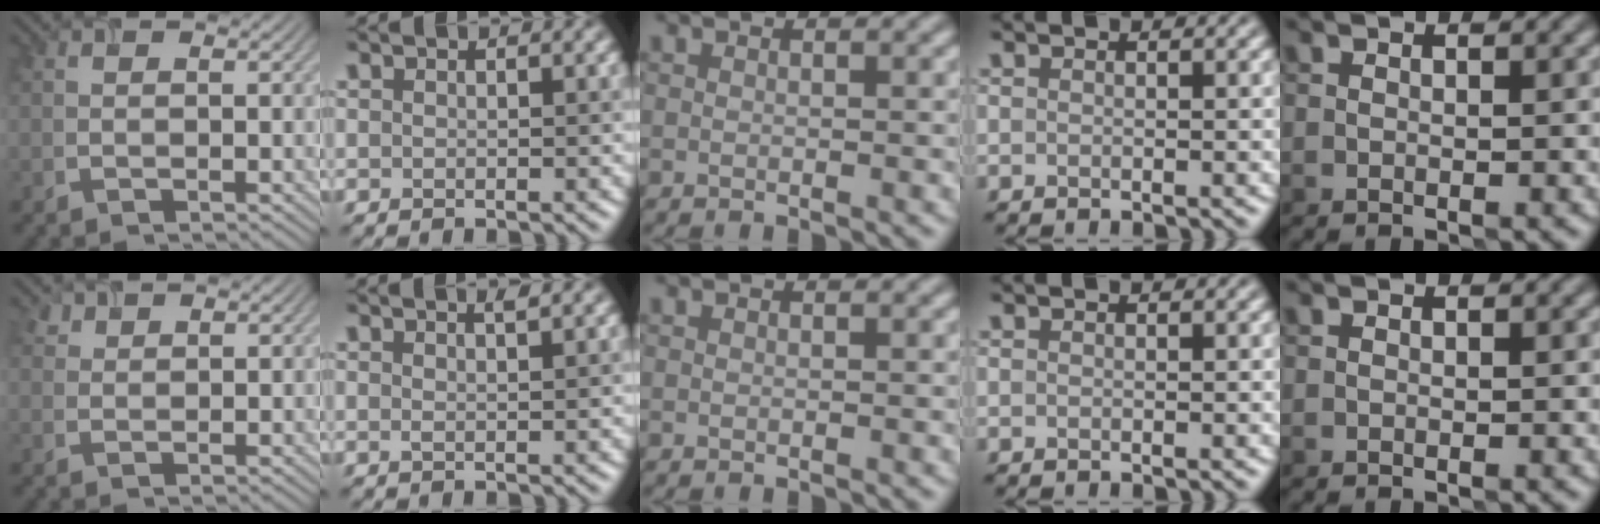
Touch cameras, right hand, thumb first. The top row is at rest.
{"thumb": {"total": 1.4, "force": [1.1, 0.8, 0.3], "torque": [-0.010, 0.001, 0.024]}, "index": {"total": 1.1, "force": [0.7, 0.2, 0.8], "torque": [-0.016, -0.002, 0.011]}}